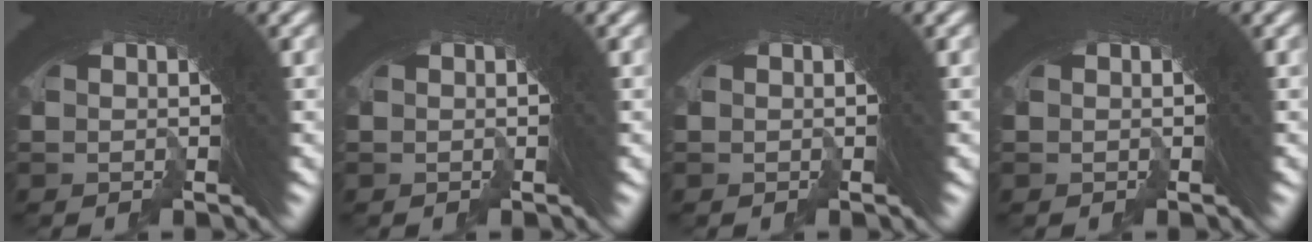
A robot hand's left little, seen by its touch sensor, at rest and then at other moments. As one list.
[{"total": 0.0}, {"total": 0.0}, {"total": 0.0}]